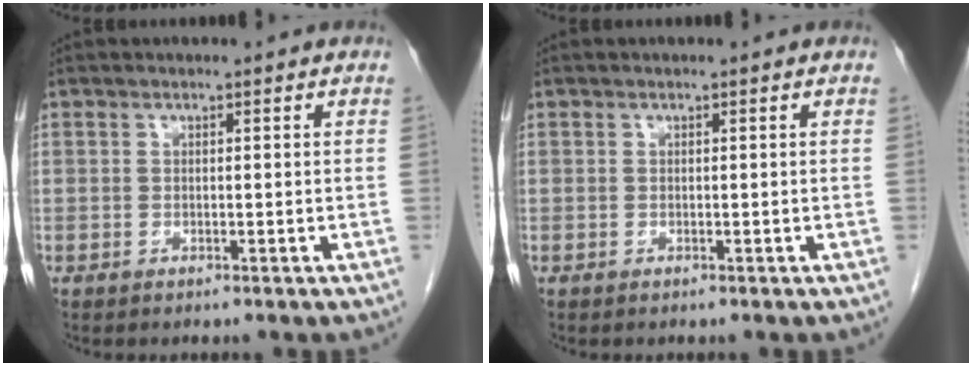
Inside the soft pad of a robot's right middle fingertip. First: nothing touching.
{"total": 0.0}